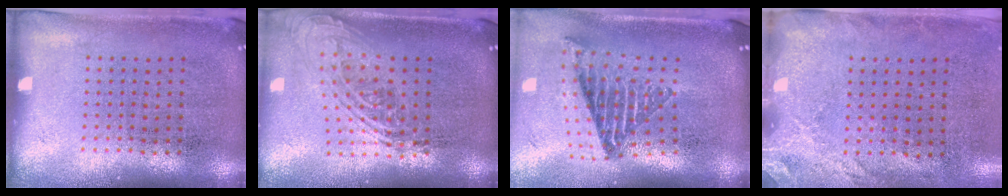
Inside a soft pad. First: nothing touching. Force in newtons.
{"total": 2.2, "press": 1.6, "slide": 1.5}
{"total": 1.9, "press": 1.3, "slide": 1.5}
{"total": 2.7, "press": 2.1, "slide": 1.7}